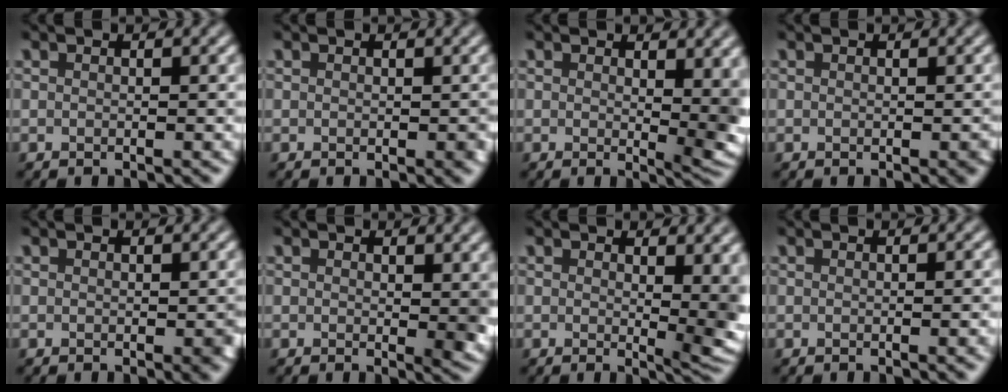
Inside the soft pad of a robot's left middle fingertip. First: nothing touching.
{"total": 0.7, "force": [0.1, 0.5, 0.5], "torque": [-0.008, -0.001, 0.002]}
{"total": 6.1, "force": [1.7, 2.6, 5.3], "torque": [-0.056, -0.012, 0.033]}
{"total": 0.5, "force": [0.0, 0.3, 0.4], "torque": [-0.006, -0.002, -0.001]}
{"total": 0.9, "force": [-0.1, 0.5, 0.7], "torque": [-0.009, -0.003, 0.000]}
{"total": 2.7, "force": [0.8, 1.4, 2.2], "torque": [-0.025, -0.006, 0.013]}
{"total": 7.0, "force": [1.7, 2.9, 6.1], "torque": [-0.064, -0.015, 0.037]}
{"total": 1.3, "force": [-0.3, 0.2, 1.3], "torque": [-0.013, -0.002, -0.002]}